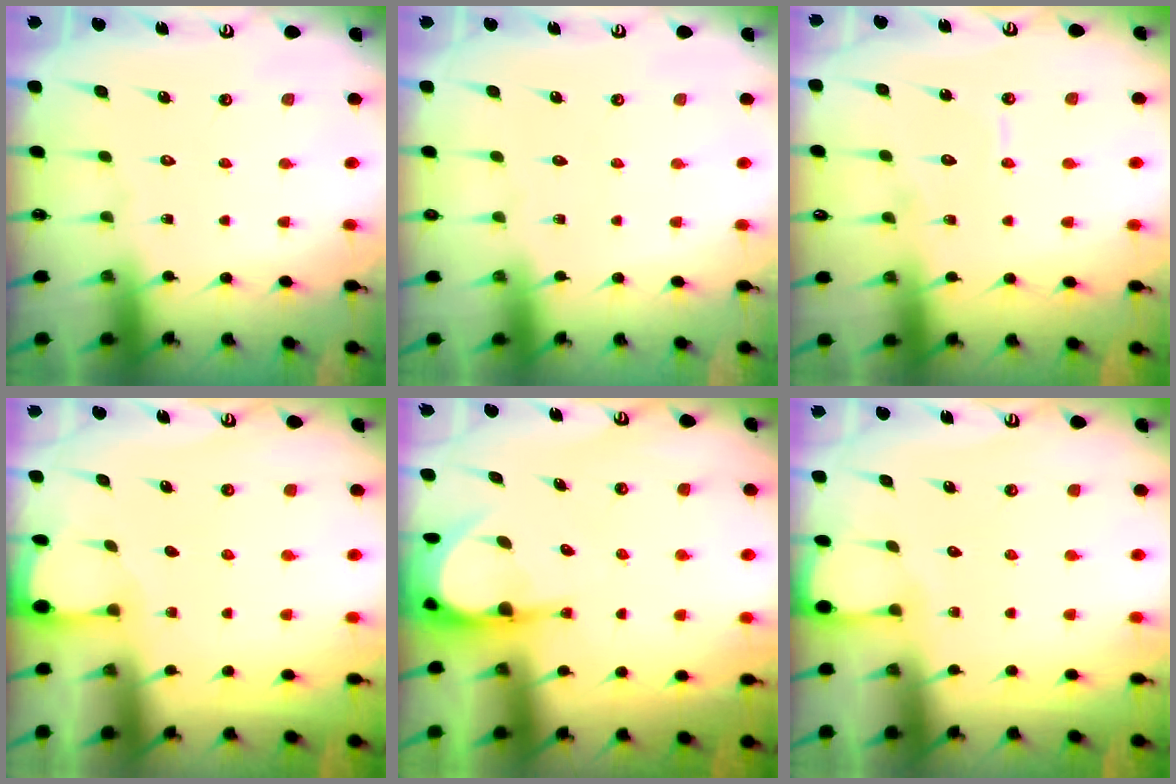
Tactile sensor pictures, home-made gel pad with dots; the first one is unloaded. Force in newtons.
{"total": 0.0}
{"total": 5.9, "press": 5.9, "slide": 0.2}
{"total": 1.6, "press": 1.5, "slide": 0.3}
{"total": 5.8, "press": 5.8, "slide": 0.6}
{"total": 2.2, "press": 2.2, "slide": 0.4}